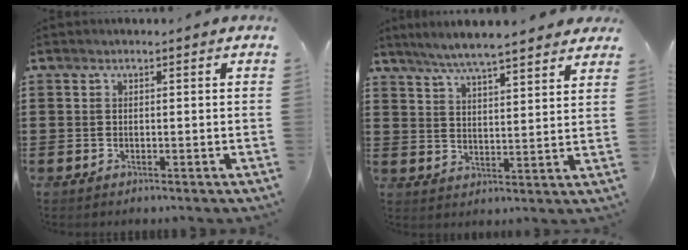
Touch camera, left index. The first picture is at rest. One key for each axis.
{"total": 5.8, "fx": 5.4, "fy": 0.0, "fz": 2.2, "tx": -0.062, "ty": -0.021, "tz": 0.094}